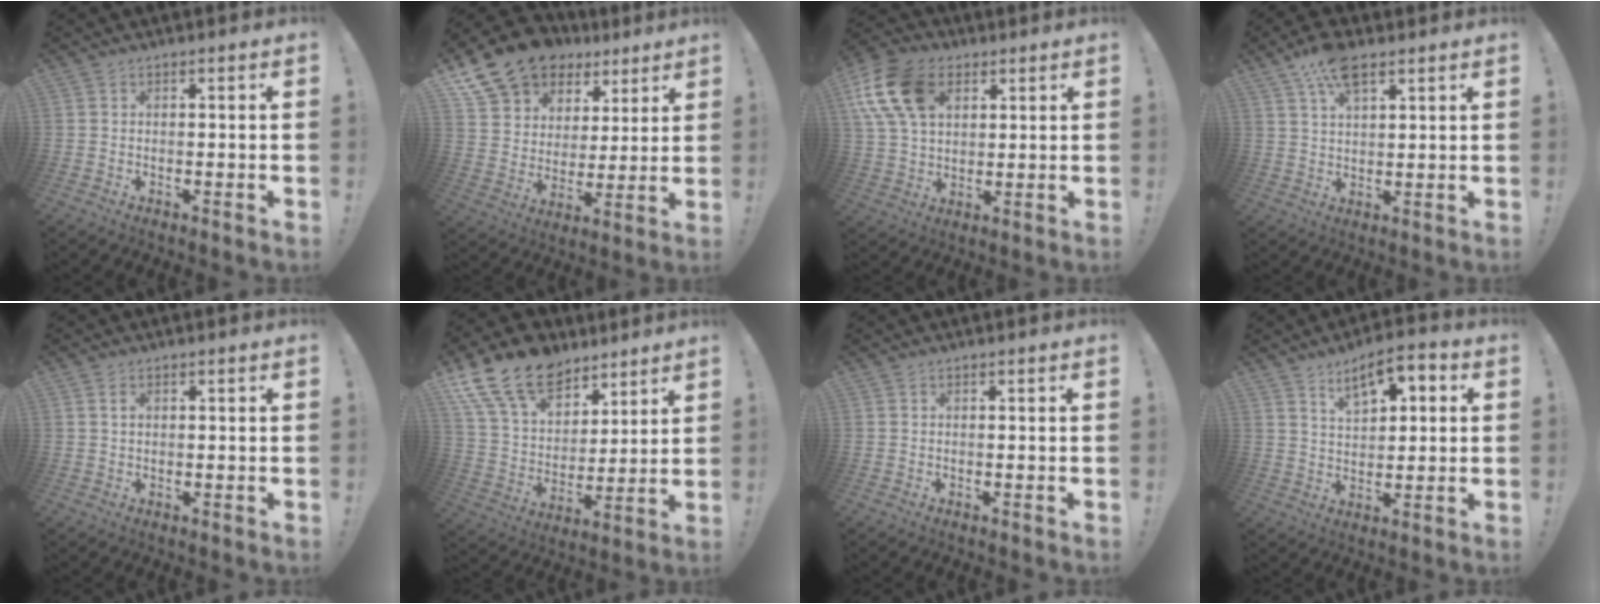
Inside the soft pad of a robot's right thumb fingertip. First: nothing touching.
{"total": 16.0, "force": [11.4, 9.9, 5.2], "torque": [-0.093, -0.079, 0.222]}
{"total": 16.8, "force": [6.7, 11.4, 10.4], "torque": [-0.195, -0.019, 0.130]}
{"total": 9.8, "force": [6.2, 4.6, 6.0], "torque": [-0.104, -0.023, 0.113]}
{"total": 1.2, "force": [0.5, 0.8, 0.8], "torque": [-0.009, 0.000, 0.007]}
{"total": 18.7, "force": [12.3, 11.5, 8.3], "torque": [-0.141, -0.078, 0.235]}
{"total": 0.0}
{"total": 9.2, "force": [4.9, 4.6, 6.3], "torque": [-0.084, -0.022, 0.083]}